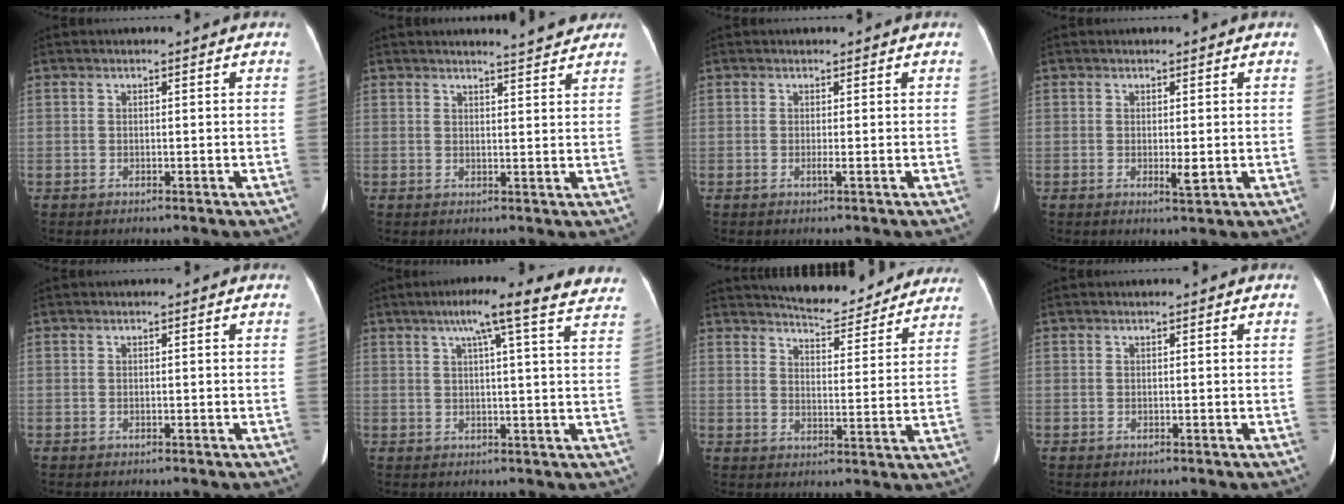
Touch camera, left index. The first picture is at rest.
{"total": 4.3, "force": [4.2, 0.1, 1.1], "torque": [-0.027, -0.004, 0.050]}
{"total": 0.9, "force": [0.3, -0.1, 0.8], "torque": [-0.019, 0.005, 0.005]}
{"total": 1.9, "force": [0.3, 0.5, 1.8], "torque": [-0.028, -0.004, 0.008]}
{"total": 0.0}
{"total": 15.3, "force": [12.3, 0.3, 9.1], "torque": [-0.133, 0.022, 0.141]}
{"total": 14.9, "force": [14.0, 3.0, 4.2], "torque": [-0.045, -0.011, 0.172]}
{"total": 0.0}